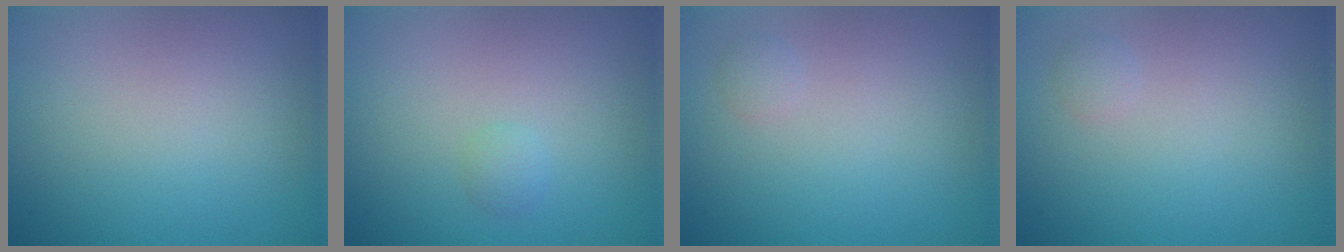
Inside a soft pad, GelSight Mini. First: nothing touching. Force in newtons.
{"total": 0.8, "press": 0.8, "slide": 0.1}
{"total": 0.7, "press": 0.7, "slide": 0.0}
{"total": 0.7, "press": 0.7, "slide": 0.0}